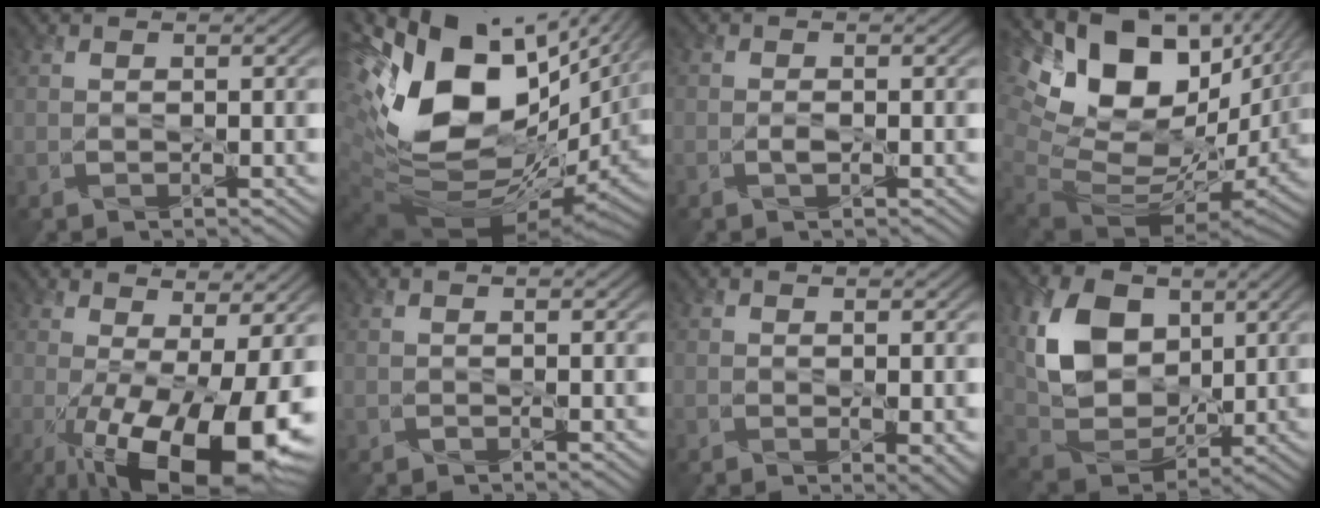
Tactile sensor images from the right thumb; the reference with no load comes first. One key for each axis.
{"total": 19.5, "fx": 4.0, "fy": 10.5, "fz": 16.0, "tx": -0.308, "ty": -0.024, "tz": 0.102}
{"total": 1.0, "fx": -0.5, "fy": 0.3, "fz": 0.8, "tx": -0.011, "ty": 0.003, "tz": -0.014}
{"total": 18.9, "fx": 5.5, "fy": 11.5, "fz": 14.0, "tx": -0.244, "ty": -0.028, "tz": 0.150}
{"total": 15.4, "fx": -3.9, "fy": 6.0, "fz": 13.7, "tx": -0.231, "ty": -0.032, "tz": -0.049}
{"total": 0.0}
{"total": 2.4, "fx": -0.6, "fy": 1.2, "fz": 1.9, "tx": -0.023, "ty": -0.006, "tz": -0.011}
{"total": 11.7, "fx": 3.6, "fy": 8.1, "fz": 7.7, "tx": -0.173, "ty": 0.000, "tz": 0.062}